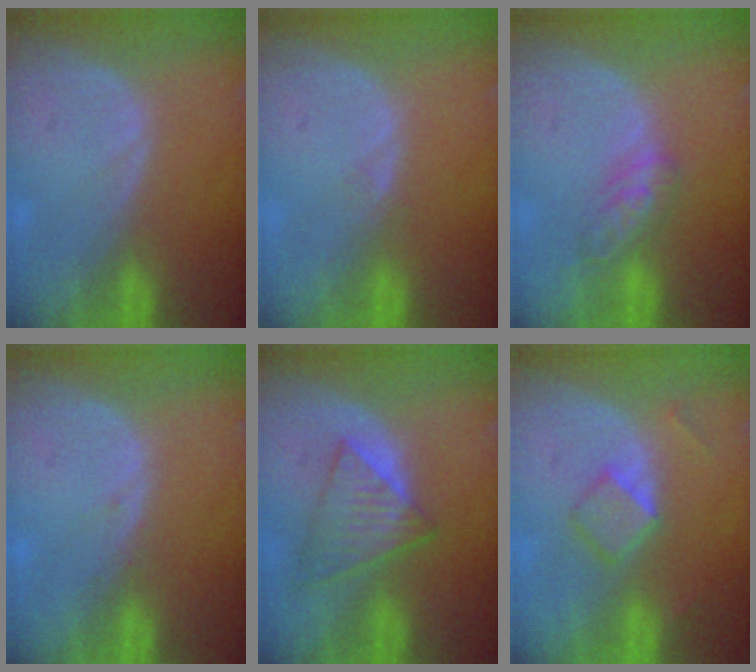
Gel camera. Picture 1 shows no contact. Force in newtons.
{"total": 0.7, "press": 0.7, "slide": 0.1}
{"total": 4.5, "press": 4.5, "slide": 0.3}
{"total": 0.6, "press": 0.3, "slide": 0.5}
{"total": 6.1, "press": 6.1, "slide": 0.3}
{"total": 4.1, "press": 4.0, "slide": 0.9}